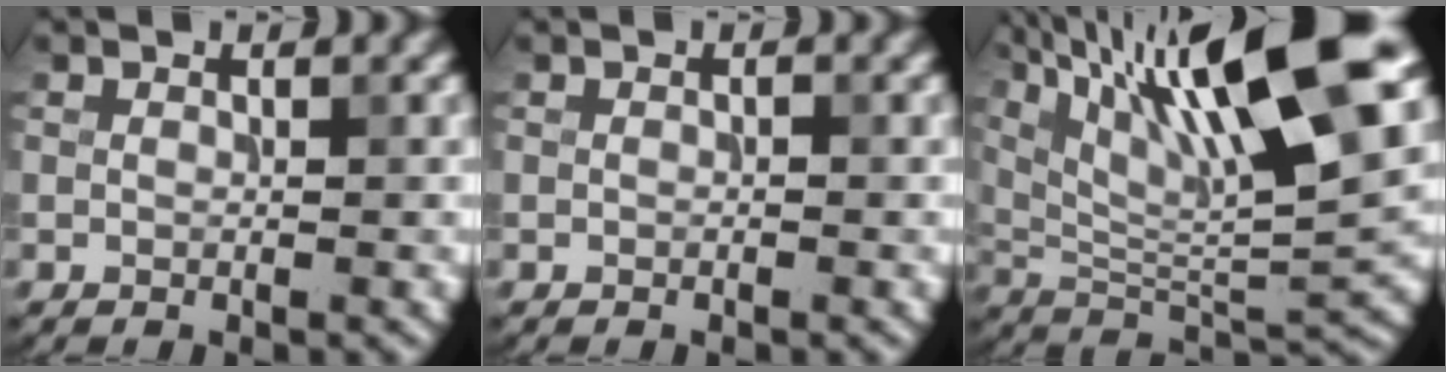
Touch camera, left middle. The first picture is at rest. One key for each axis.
{"total": 0.0}
{"total": 15.2, "fx": 7.3, "fy": 3.7, "fz": 12.8, "tx": -0.225, "ty": 0.015, "tz": 0.128}